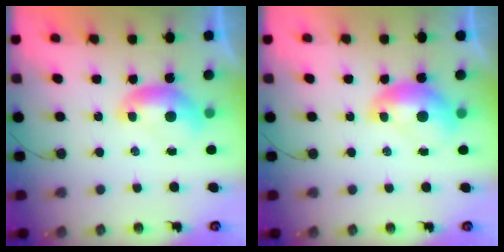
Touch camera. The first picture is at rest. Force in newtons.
{"total": 1.8, "press": 1.8, "slide": 0.2}